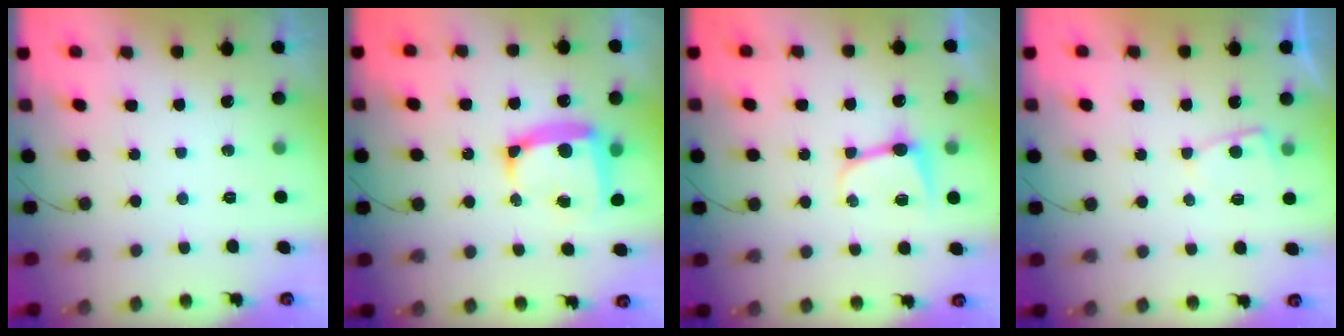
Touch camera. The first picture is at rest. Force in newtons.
{"total": 13.1, "press": 13.0, "slide": 1.7}
{"total": 7.2, "press": 7.1, "slide": 0.7}
{"total": 3.4, "press": 3.3, "slide": 0.4}